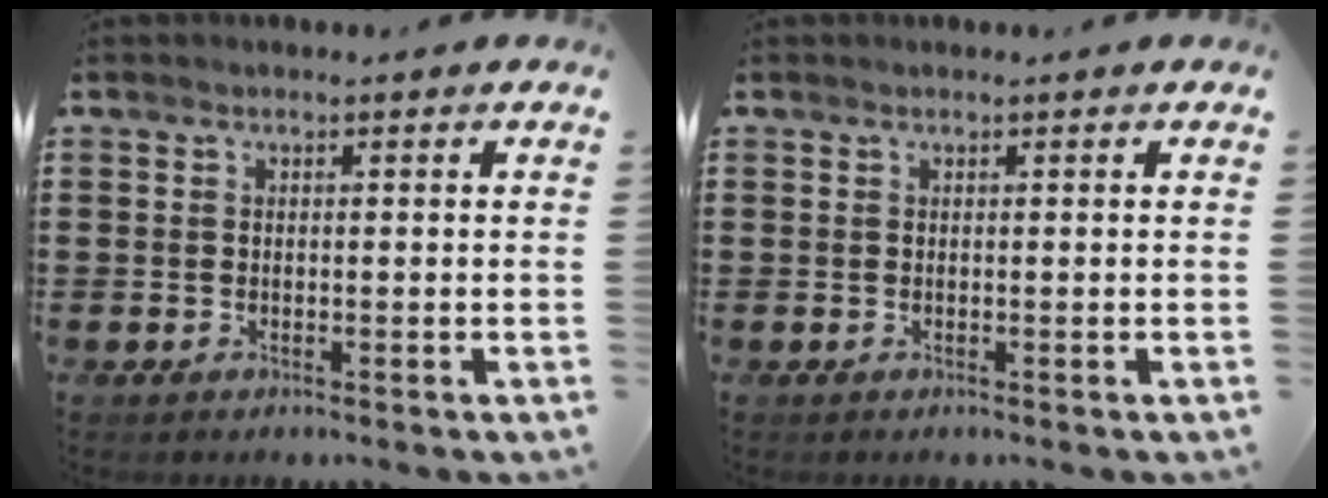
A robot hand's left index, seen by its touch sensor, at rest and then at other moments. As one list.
[{"total": 0.0}]